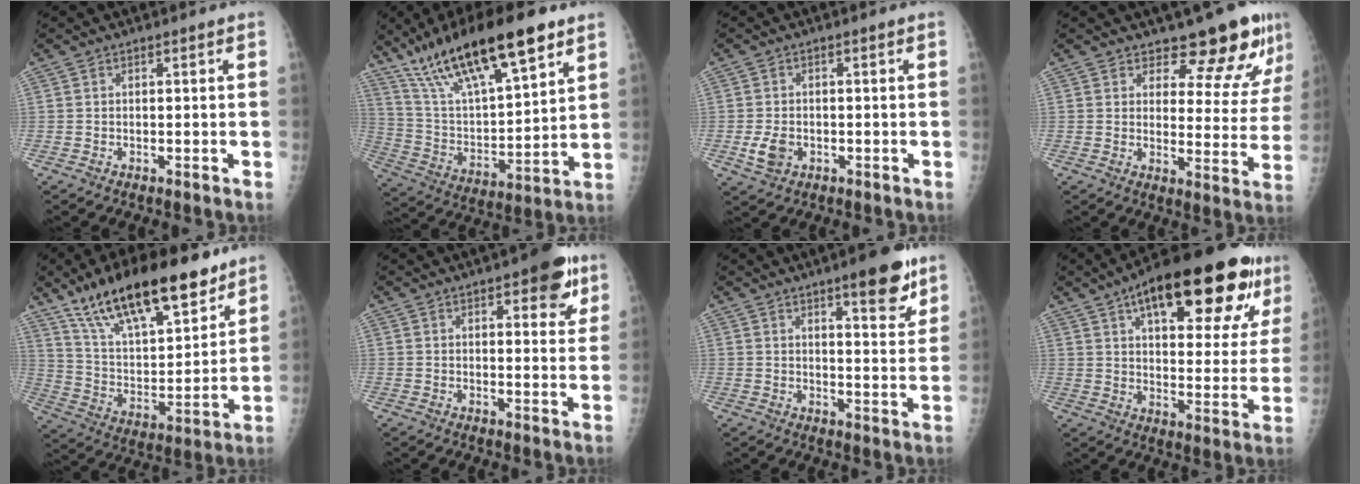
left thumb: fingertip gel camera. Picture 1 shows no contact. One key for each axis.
{"total": 24.1, "fx": 15.2, "fy": 7.0, "fz": 17.3, "tx": -0.286, "ty": -0.035, "tz": 0.277}
{"total": 4.1, "fx": -1.2, "fy": 2.9, "fz": 2.6, "tx": -0.047, "ty": 0.000, "tz": -0.018}
{"total": 12.2, "fx": 10.2, "fy": 4.4, "fz": 5.1, "tx": -0.024, "ty": -0.080, "tz": 0.118}
{"total": 23.8, "fx": 16.1, "fy": 8.7, "fz": 15.3, "tx": -0.222, "ty": -0.050, "tz": 0.279}
{"total": 9.0, "fx": 4.8, "fy": 3.4, "fz": 6.8, "tx": -0.057, "ty": -0.016, "tz": 0.055}
{"total": 10.1, "fx": 6.3, "fy": 2.6, "fz": 7.4, "tx": -0.077, "ty": -0.035, "tz": 0.084}
{"total": 27.7, "fx": 14.7, "fy": 10.4, "fz": 21.1, "tx": -0.279, "ty": -0.008, "tz": 0.213}